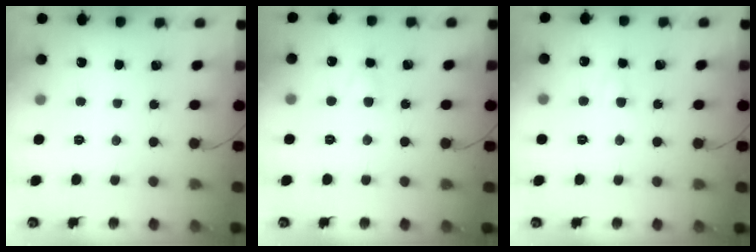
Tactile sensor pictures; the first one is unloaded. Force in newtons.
{"total": 2.3, "press": 2.1, "slide": 1.0}
{"total": 3.3, "press": 3.0, "slide": 1.2}